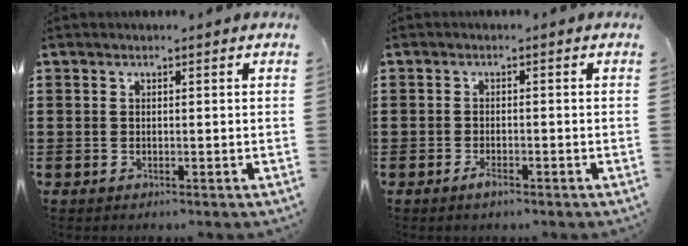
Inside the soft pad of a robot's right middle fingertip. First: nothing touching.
{"total": 1.5, "force": [-1.1, 0.4, 0.9], "torque": [-0.026, -0.005, -0.022]}